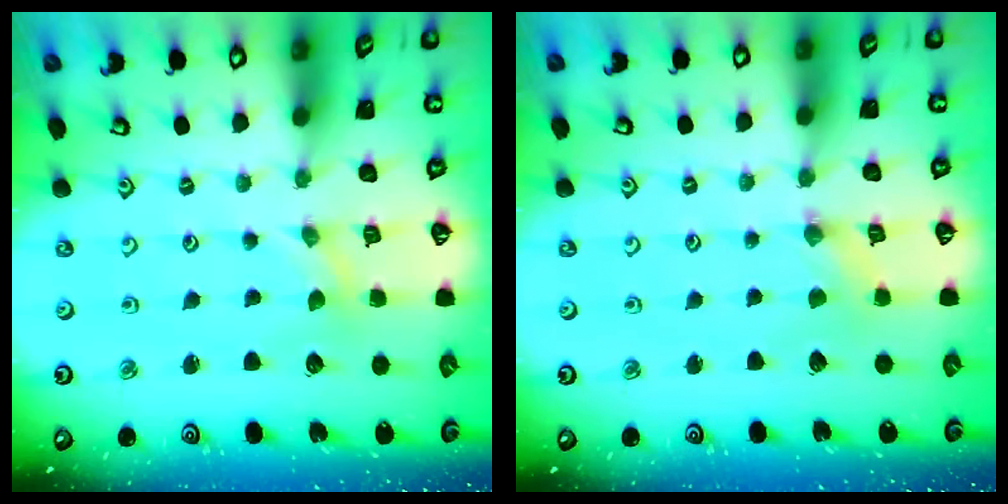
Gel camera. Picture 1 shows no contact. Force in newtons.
{"total": 0.5, "press": 0.5, "slide": 0.2}